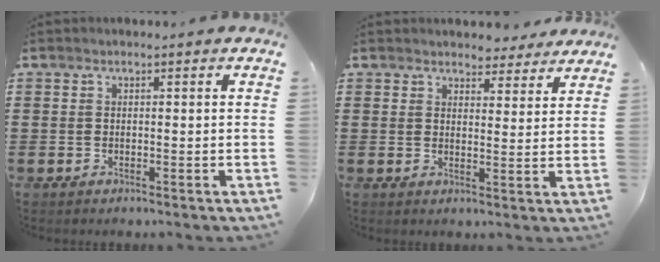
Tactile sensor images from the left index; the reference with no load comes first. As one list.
[{"total": 3.7, "force": [3.6, 0.9, 0.1], "torque": [-0.007, -0.014, 0.065]}]